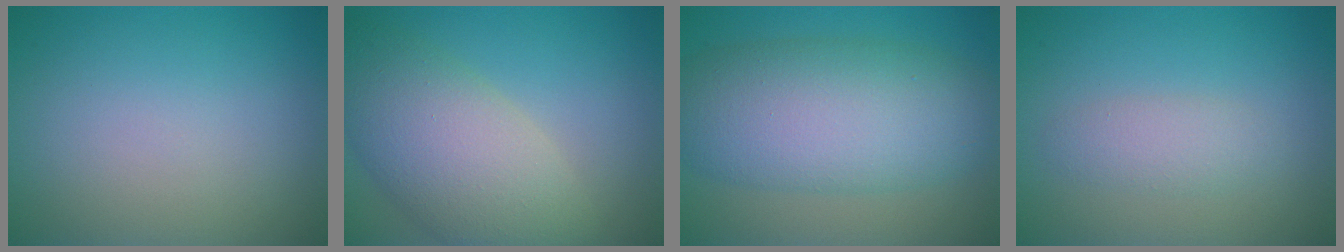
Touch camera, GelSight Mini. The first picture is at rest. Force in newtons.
{"total": 8.2, "press": 8.2, "slide": 0.4}
{"total": 9.6, "press": 9.6, "slide": 0.3}
{"total": 1.9, "press": 1.9, "slide": 0.1}